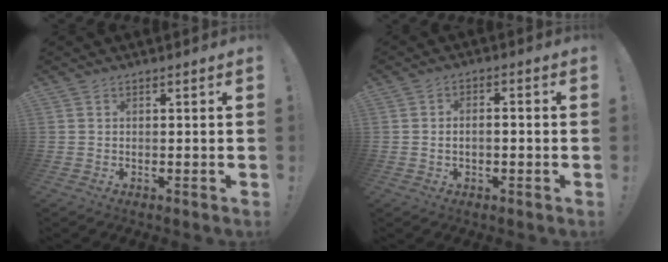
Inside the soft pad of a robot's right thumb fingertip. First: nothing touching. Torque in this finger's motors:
{"motor_torque": [0.09, -0.07, -0.14, -0.16, 0.00]}